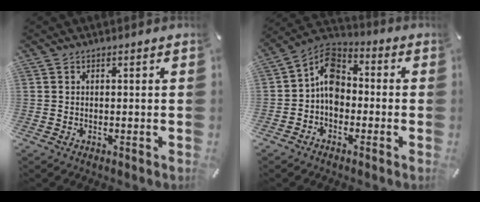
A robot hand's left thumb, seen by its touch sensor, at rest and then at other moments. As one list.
[{"total": 9.0, "force": [-1.5, 6.9, 5.5], "torque": [-0.105, 0.017, -0.030]}]